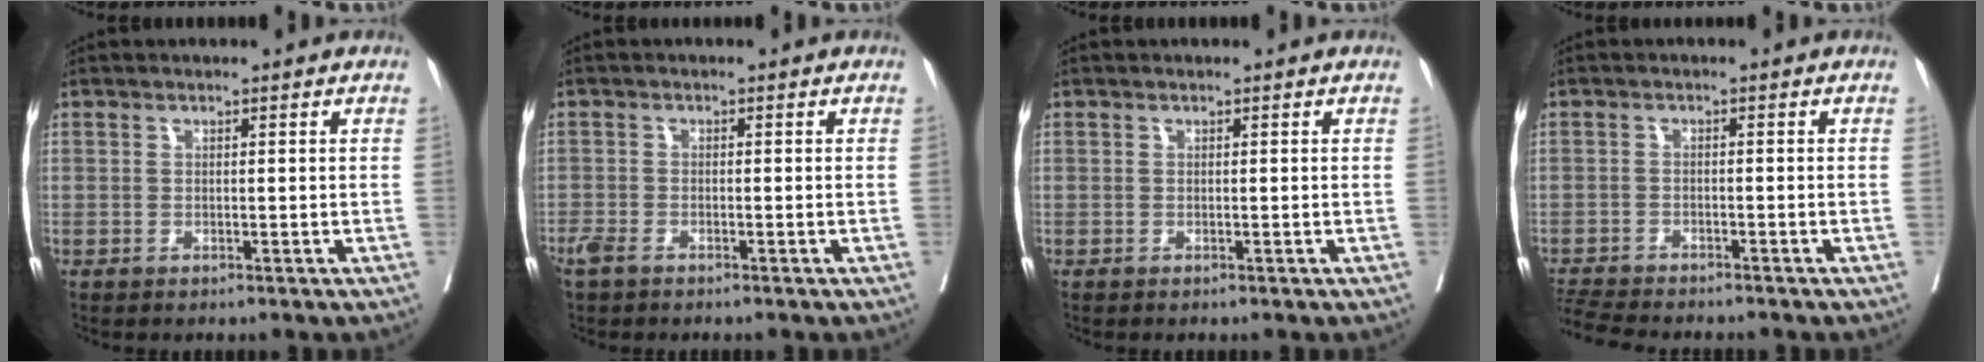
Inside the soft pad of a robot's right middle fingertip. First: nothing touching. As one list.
[{"total": 2.5, "force": [-1.9, 1.0, 1.4], "torque": [-0.032, -0.004, -0.036]}, {"total": 0.0}, {"total": 7.6, "force": [-7.1, 0.8, 2.7], "torque": [-0.048, -0.015, -0.117]}]